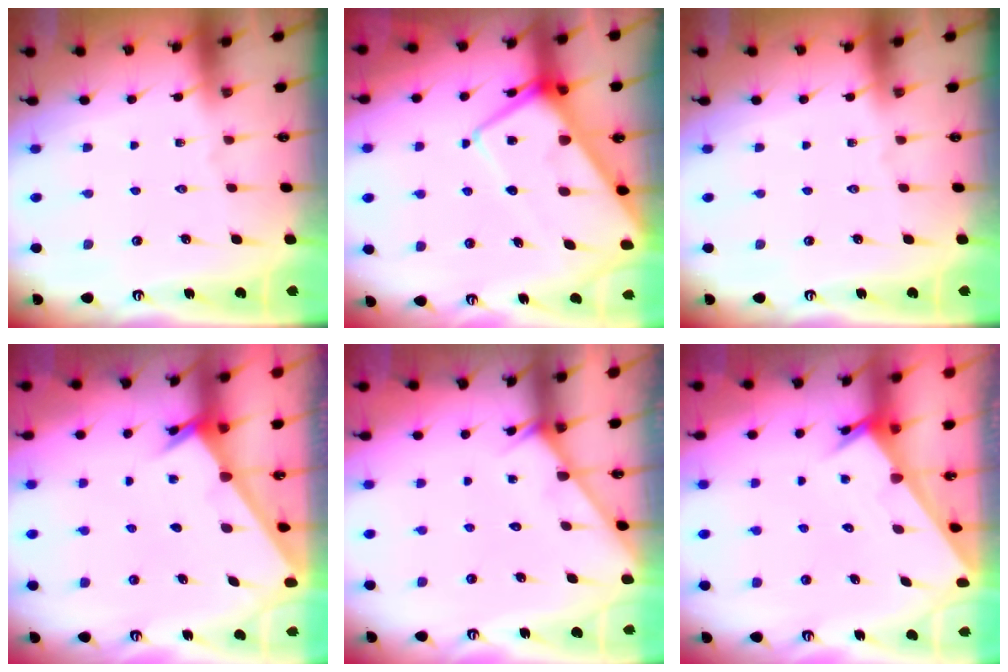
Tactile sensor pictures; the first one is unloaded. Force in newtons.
{"total": 13.9, "press": 13.9, "slide": 1.3}
{"total": 0.0}
{"total": 2.5, "press": 2.5, "slide": 0.2}
{"total": 4.5, "press": 4.5, "slide": 0.4}
{"total": 2.4, "press": 2.4, "slide": 0.1}